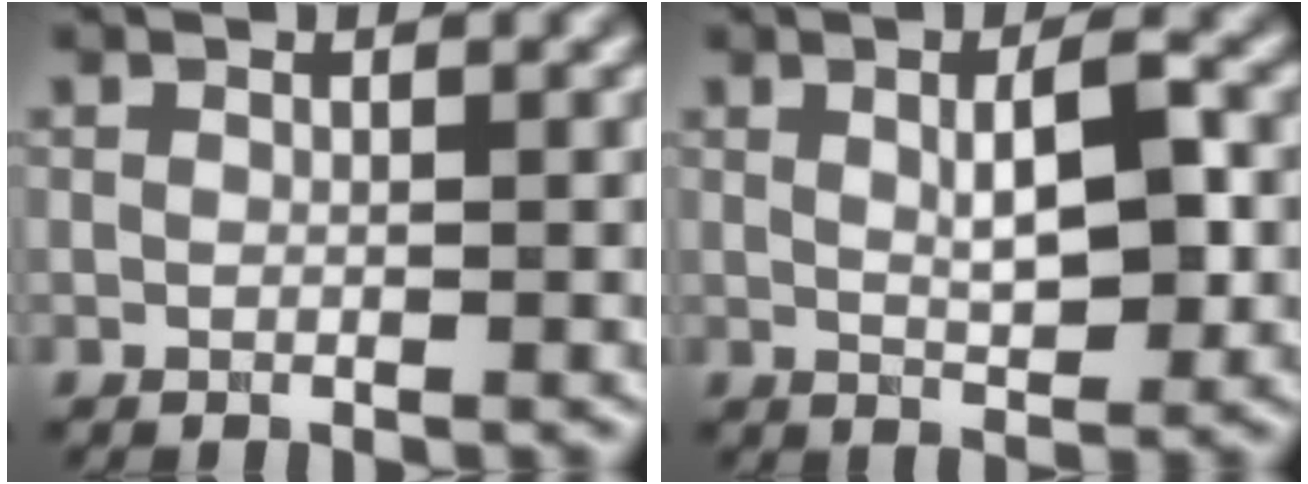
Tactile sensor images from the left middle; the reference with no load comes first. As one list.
[{"total": 4.1, "force": [0.6, 0.9, 3.9], "torque": [-0.066, 0.004, 0.010]}]